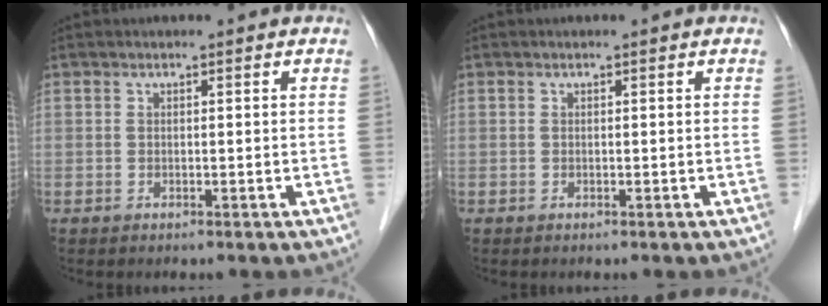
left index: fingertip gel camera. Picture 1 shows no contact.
{"total": 0.0}